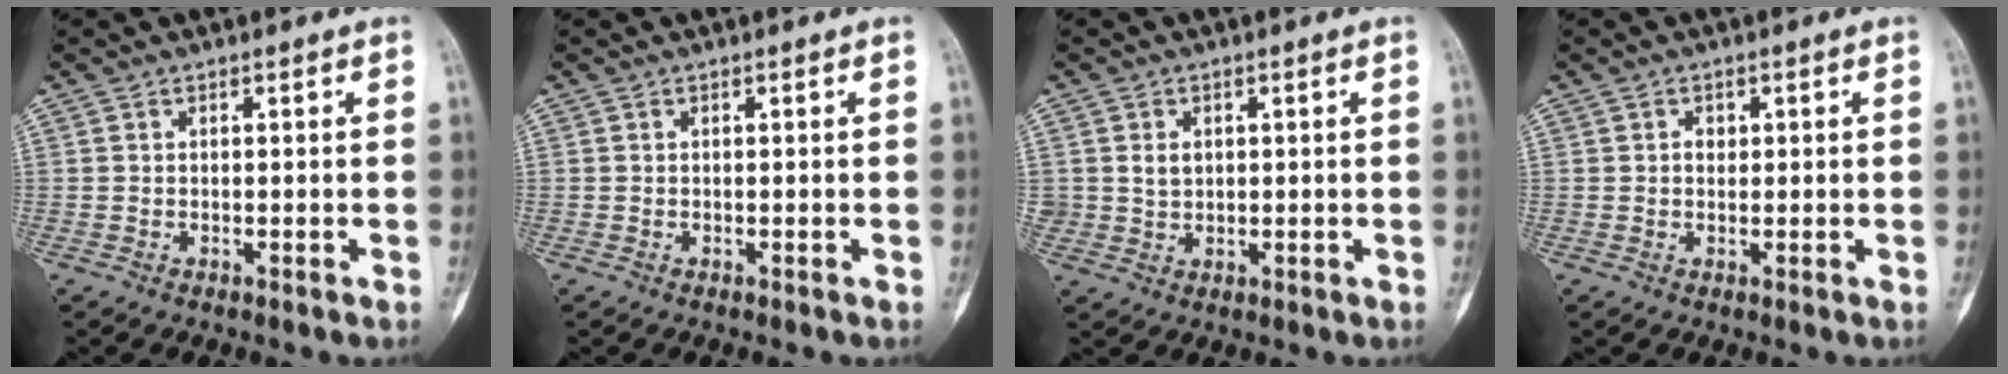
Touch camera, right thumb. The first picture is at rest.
{"total": 0.0}
{"total": 2.6, "force": [0.7, 2.1, 1.3], "torque": [-0.013, -0.005, 0.018]}
{"total": 1.4, "force": [0.4, 1.2, 0.7], "torque": [-0.006, 0.001, 0.005]}